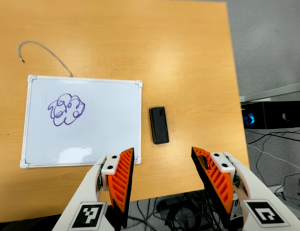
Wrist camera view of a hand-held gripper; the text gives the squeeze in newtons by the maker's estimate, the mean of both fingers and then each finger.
{"total": 0.0}